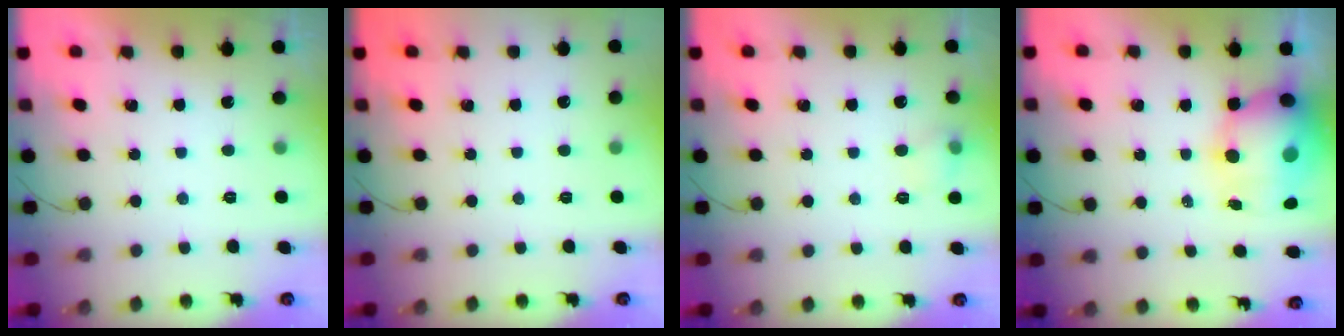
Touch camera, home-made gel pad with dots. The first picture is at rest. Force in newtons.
{"total": 0.0}
{"total": 6.0, "press": 5.8, "slide": 1.5}
{"total": 14.0, "press": 13.6, "slide": 3.4}